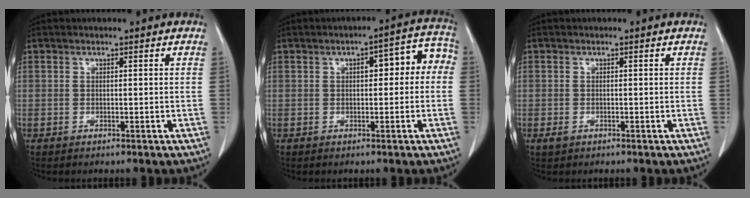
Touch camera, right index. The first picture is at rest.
{"total": 7.0, "force": [0.8, 2.8, 6.3], "torque": [-0.070, 0.046, 0.006]}
{"total": 1.2, "force": [-0.5, 1.0, 0.4], "torque": [-0.009, 0.002, -0.003]}